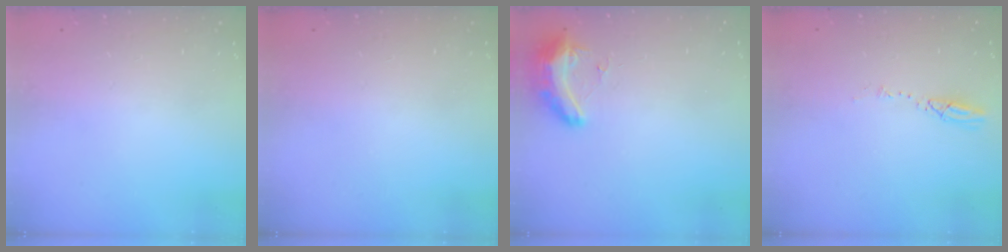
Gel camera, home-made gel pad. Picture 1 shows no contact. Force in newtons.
{"total": 0.0}
{"total": 14.6, "press": 10.5, "slide": 10.2}
{"total": 3.9, "press": 3.8, "slide": 0.4}